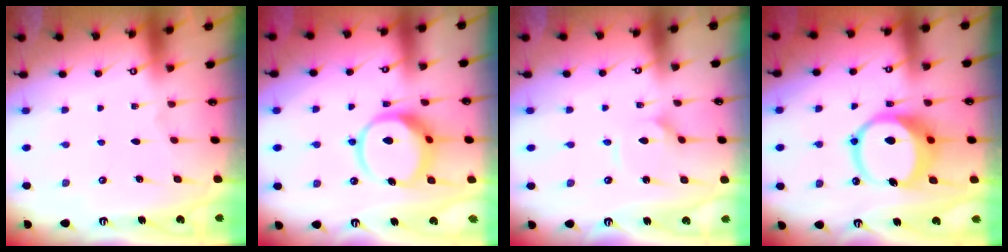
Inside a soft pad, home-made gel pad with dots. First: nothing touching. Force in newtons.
{"total": 12.1, "press": 12.0, "slide": 1.6}
{"total": 2.3, "press": 2.3, "slide": 0.1}
{"total": 12.6, "press": 12.4, "slide": 2.3}